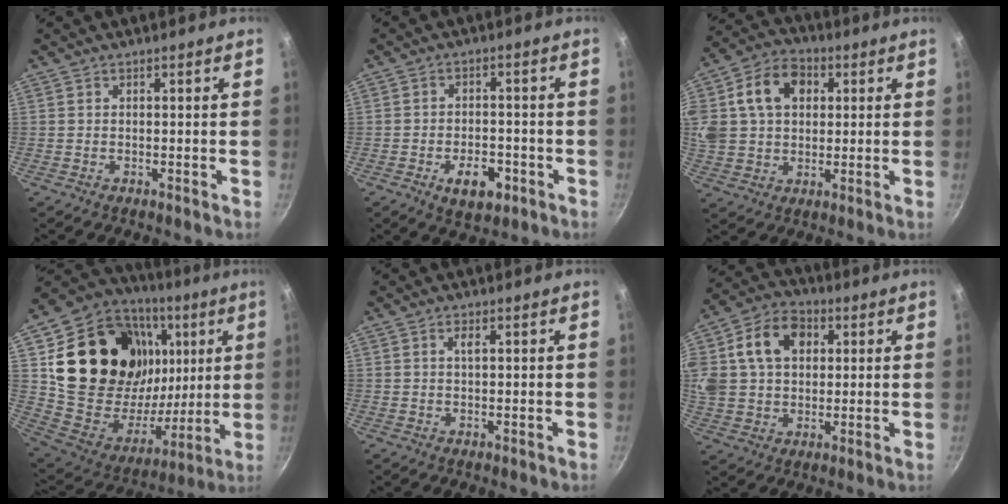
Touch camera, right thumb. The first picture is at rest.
{"total": 7.4, "force": [-3.2, 4.3, 5.2], "torque": [-0.062, 0.014, -0.043]}
{"total": 20.0, "force": [5.3, 15.2, 12.0], "torque": [-0.246, 0.034, 0.089]}
{"total": 32.0, "force": [9.3, 24.0, 19.1], "torque": [-0.298, -0.013, 0.175]}
{"total": 1.6, "force": [0.4, 0.5, 1.5], "torque": [-0.029, 0.002, 0.008]}
{"total": 21.2, "force": [5.7, 15.9, 12.9], "torque": [-0.272, 0.036, 0.095]}